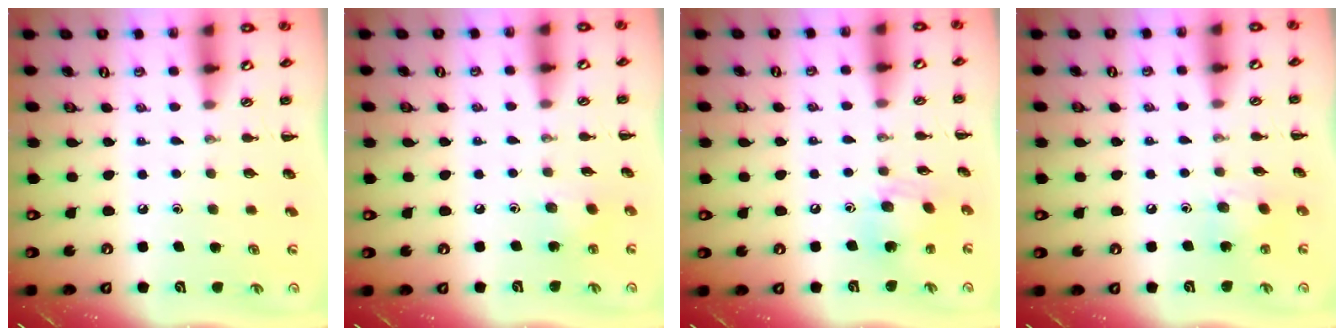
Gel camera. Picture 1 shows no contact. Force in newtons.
{"total": 3.5, "press": 3.4, "slide": 0.9}
{"total": 9.8, "press": 9.7, "slide": 1.1}
{"total": 6.1, "press": 6.0, "slide": 1.1}